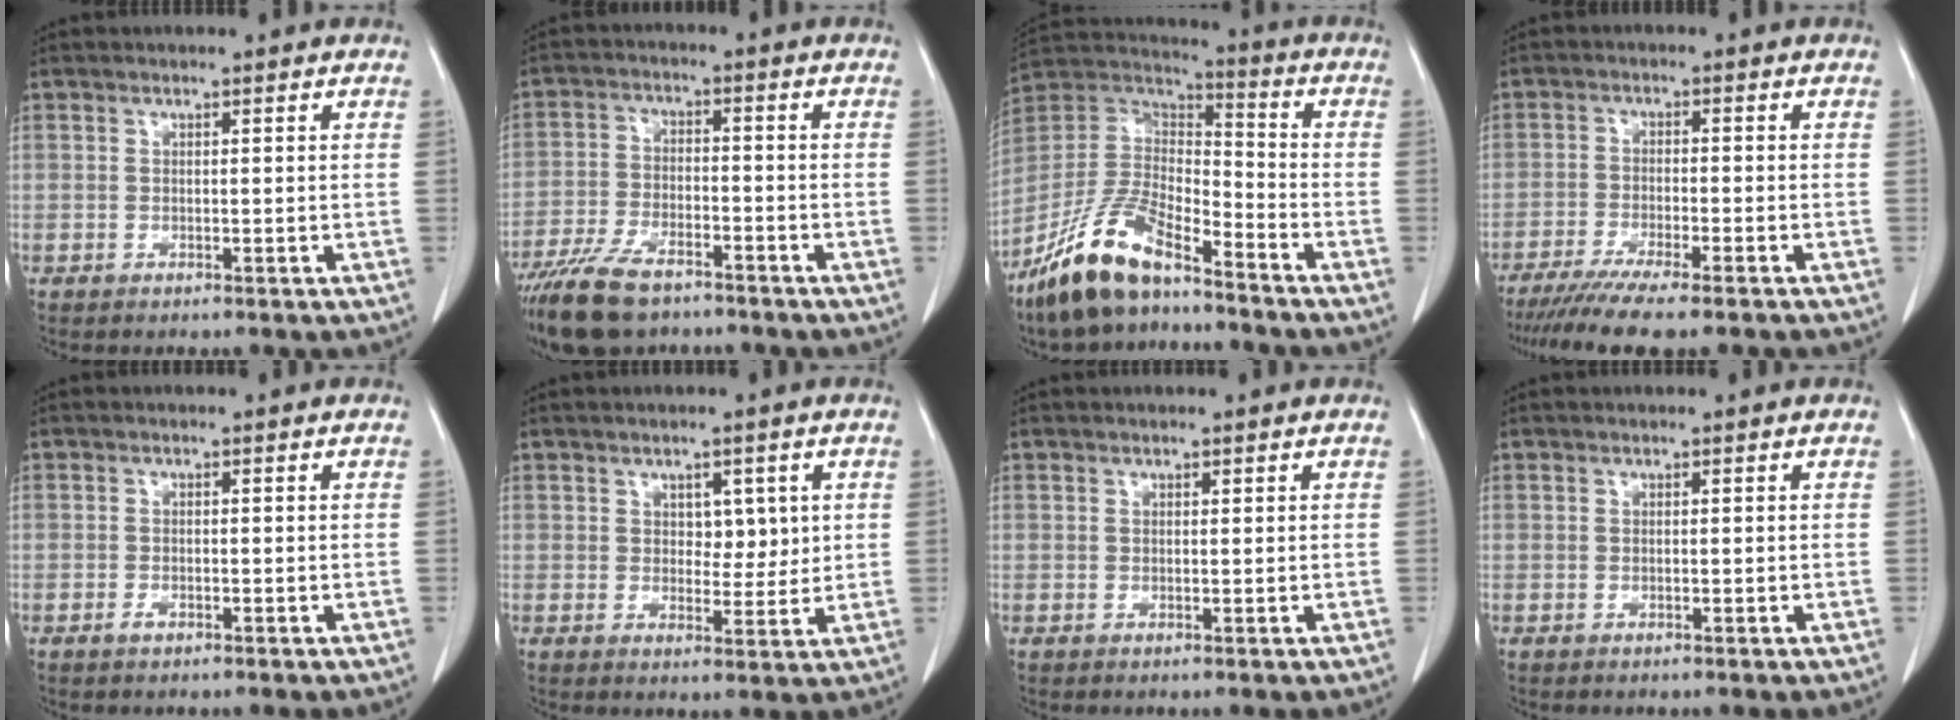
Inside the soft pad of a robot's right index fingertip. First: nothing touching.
{"total": 12.2, "force": [-8.9, 4.8, 6.8], "torque": [-0.135, -0.016, -0.159]}
{"total": 16.4, "force": [-11.7, 5.2, 10.3], "torque": [-0.216, 0.001, -0.220]}
{"total": 11.2, "force": [-8.9, 1.2, 6.7], "torque": [-0.105, -0.019, -0.138]}
{"total": 1.6, "force": [-0.8, 0.9, 1.0], "torque": [-0.017, 0.003, -0.011]}
{"total": 5.3, "force": [1.5, 3.1, 4.0], "torque": [-0.056, 0.005, 0.030]}
{"total": 0.6, "force": [0.3, 0.4, 0.3], "torque": [-0.007, 0.000, 0.006]}
{"total": 0.0}